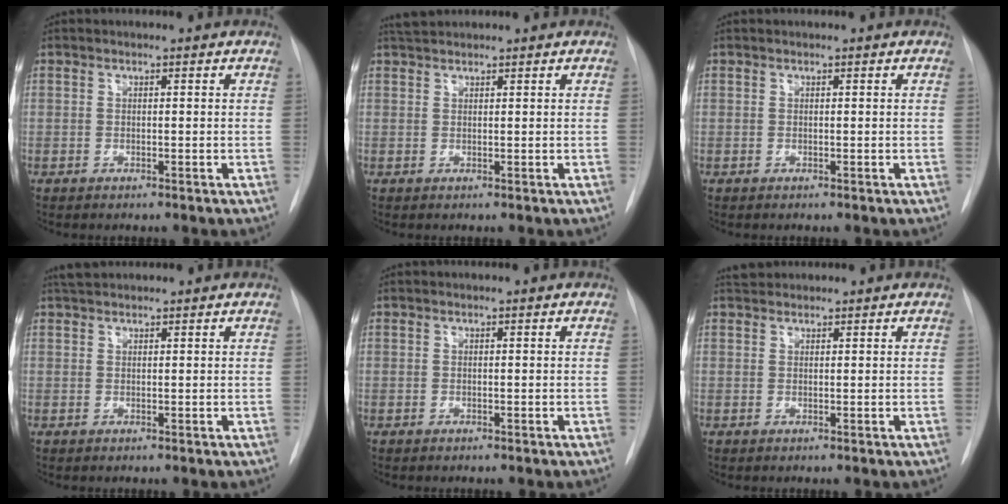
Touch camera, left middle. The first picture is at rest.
{"total": 2.4, "force": [2.3, 0.4, 0.6], "torque": [-0.013, 0.018, 0.042]}
{"total": 0.0}
{"total": 2.4, "force": [2.2, 0.6, 0.7], "torque": [-0.013, 0.019, 0.039]}
{"total": 0.0}
{"total": 2.0, "force": [1.8, 0.6, 0.1], "torque": [-0.005, 0.017, 0.032]}